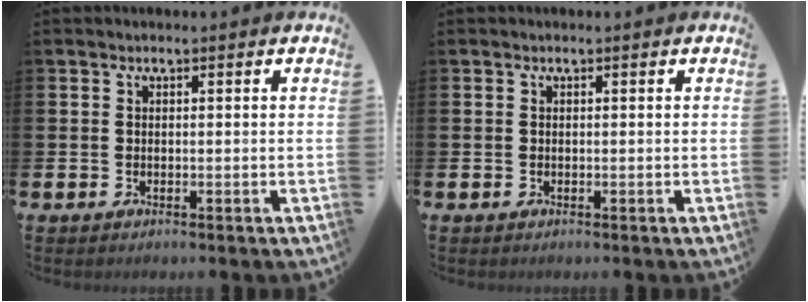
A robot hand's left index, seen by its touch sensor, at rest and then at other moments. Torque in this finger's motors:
{"motor_torque": [-0.02, 0.02, 0.00, 0.00]}